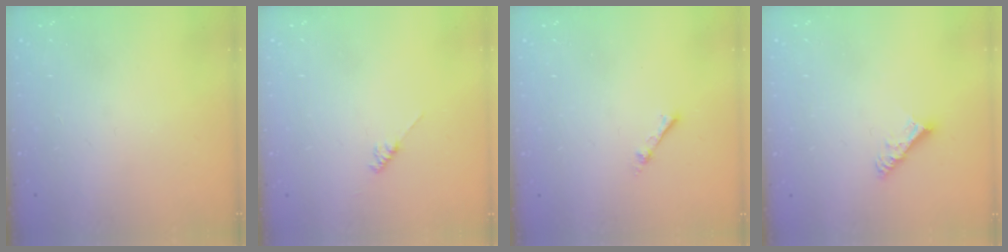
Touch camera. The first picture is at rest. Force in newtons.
{"total": 1.8, "press": 1.7, "slide": 0.3}
{"total": 1.9, "press": 1.9, "slide": 0.3}
{"total": 5.5, "press": 5.5, "slide": 0.3}